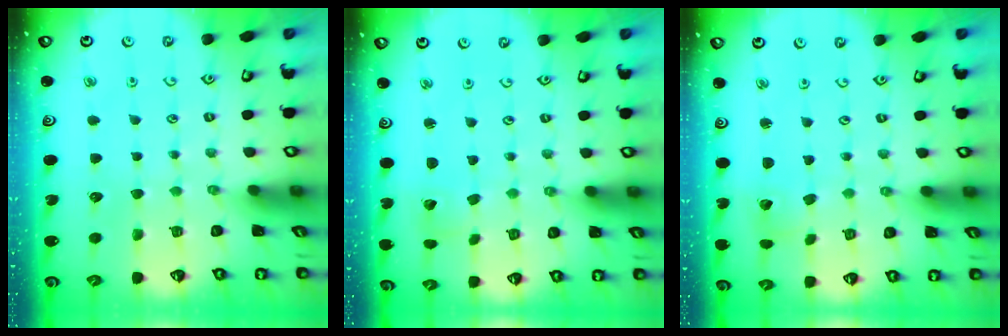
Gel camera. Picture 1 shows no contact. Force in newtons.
{"total": 2.1, "press": 2.1, "slide": 0.2}
{"total": 1.8, "press": 1.7, "slide": 0.3}